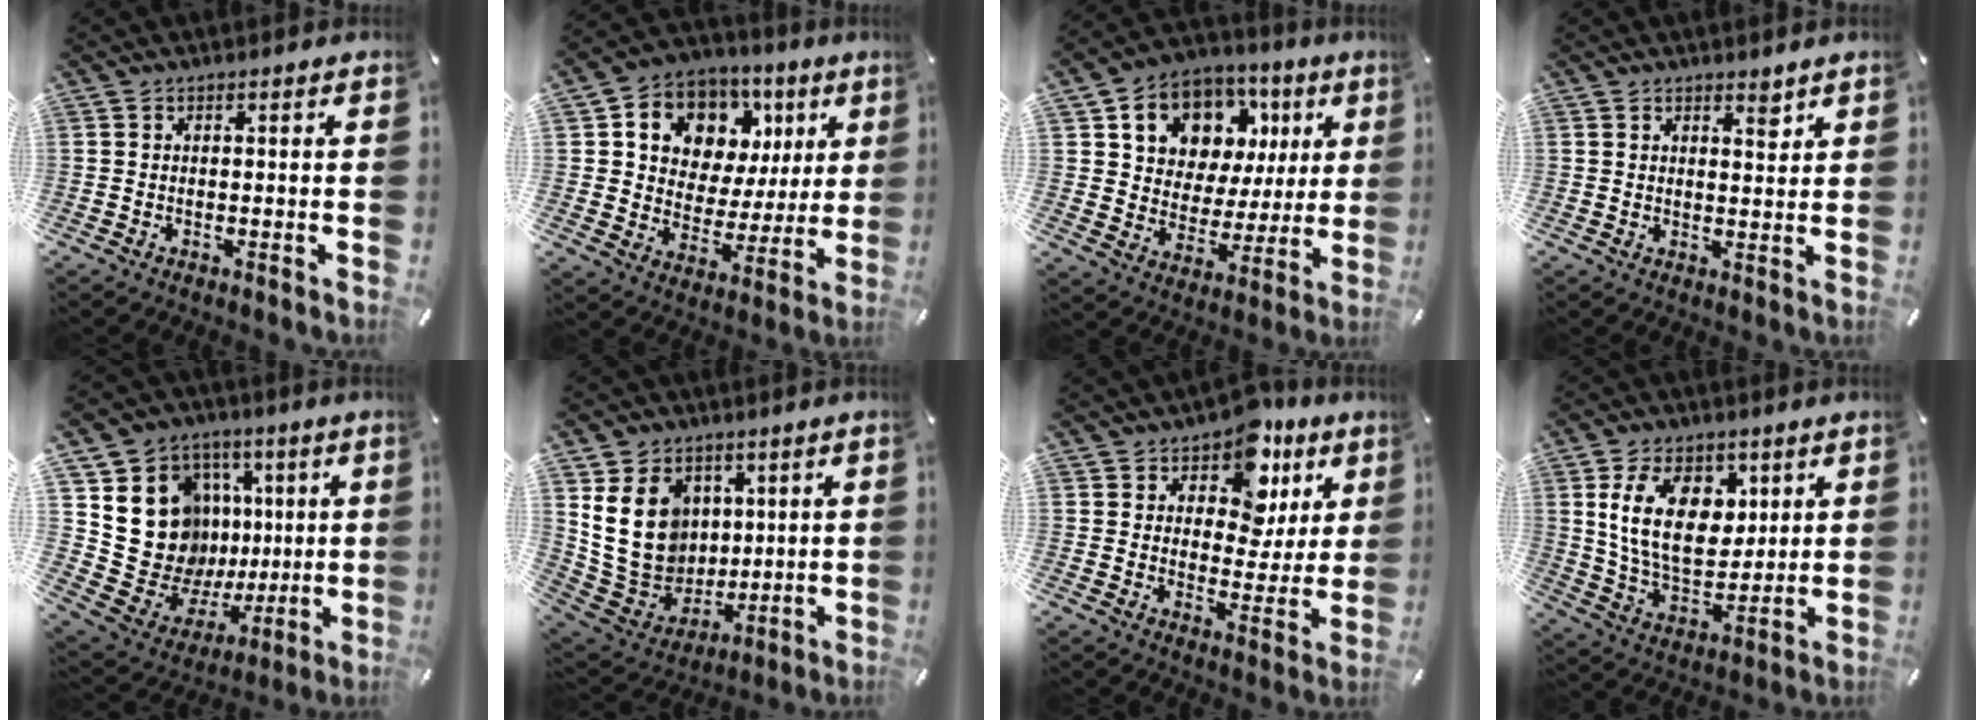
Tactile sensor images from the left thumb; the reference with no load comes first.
{"total": 10.5, "force": [4.2, 9.2, 2.9], "torque": [-0.061, -0.030, 0.085]}
{"total": 12.1, "force": [5.6, 10.1, 3.6], "torque": [-0.063, -0.037, 0.107]}
{"total": 3.0, "force": [2.3, 1.4, 1.4], "torque": [0.002, -0.018, 0.034]}
{"total": 17.8, "force": [3.9, 16.3, 6.0], "torque": [-0.082, -0.049, 0.109]}
{"total": 16.6, "force": [3.9, 14.1, 7.9], "torque": [-0.162, -0.017, 0.080]}
{"total": 12.6, "force": [7.4, 8.0, 6.4], "torque": [-0.098, -0.047, 0.130]}
{"total": 15.4, "force": [5.2, 10.2, 10.3], "torque": [-0.195, -0.002, 0.092]}